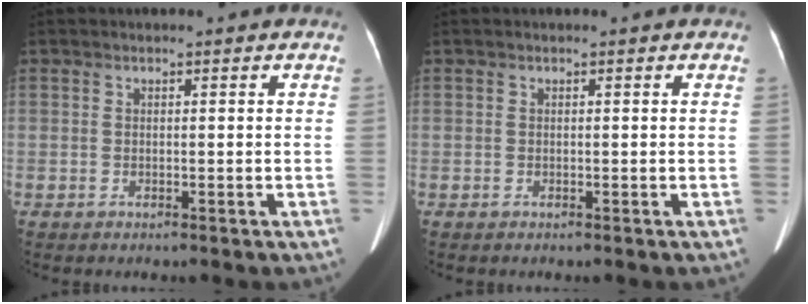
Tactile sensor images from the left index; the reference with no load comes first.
{"total": 0.0}